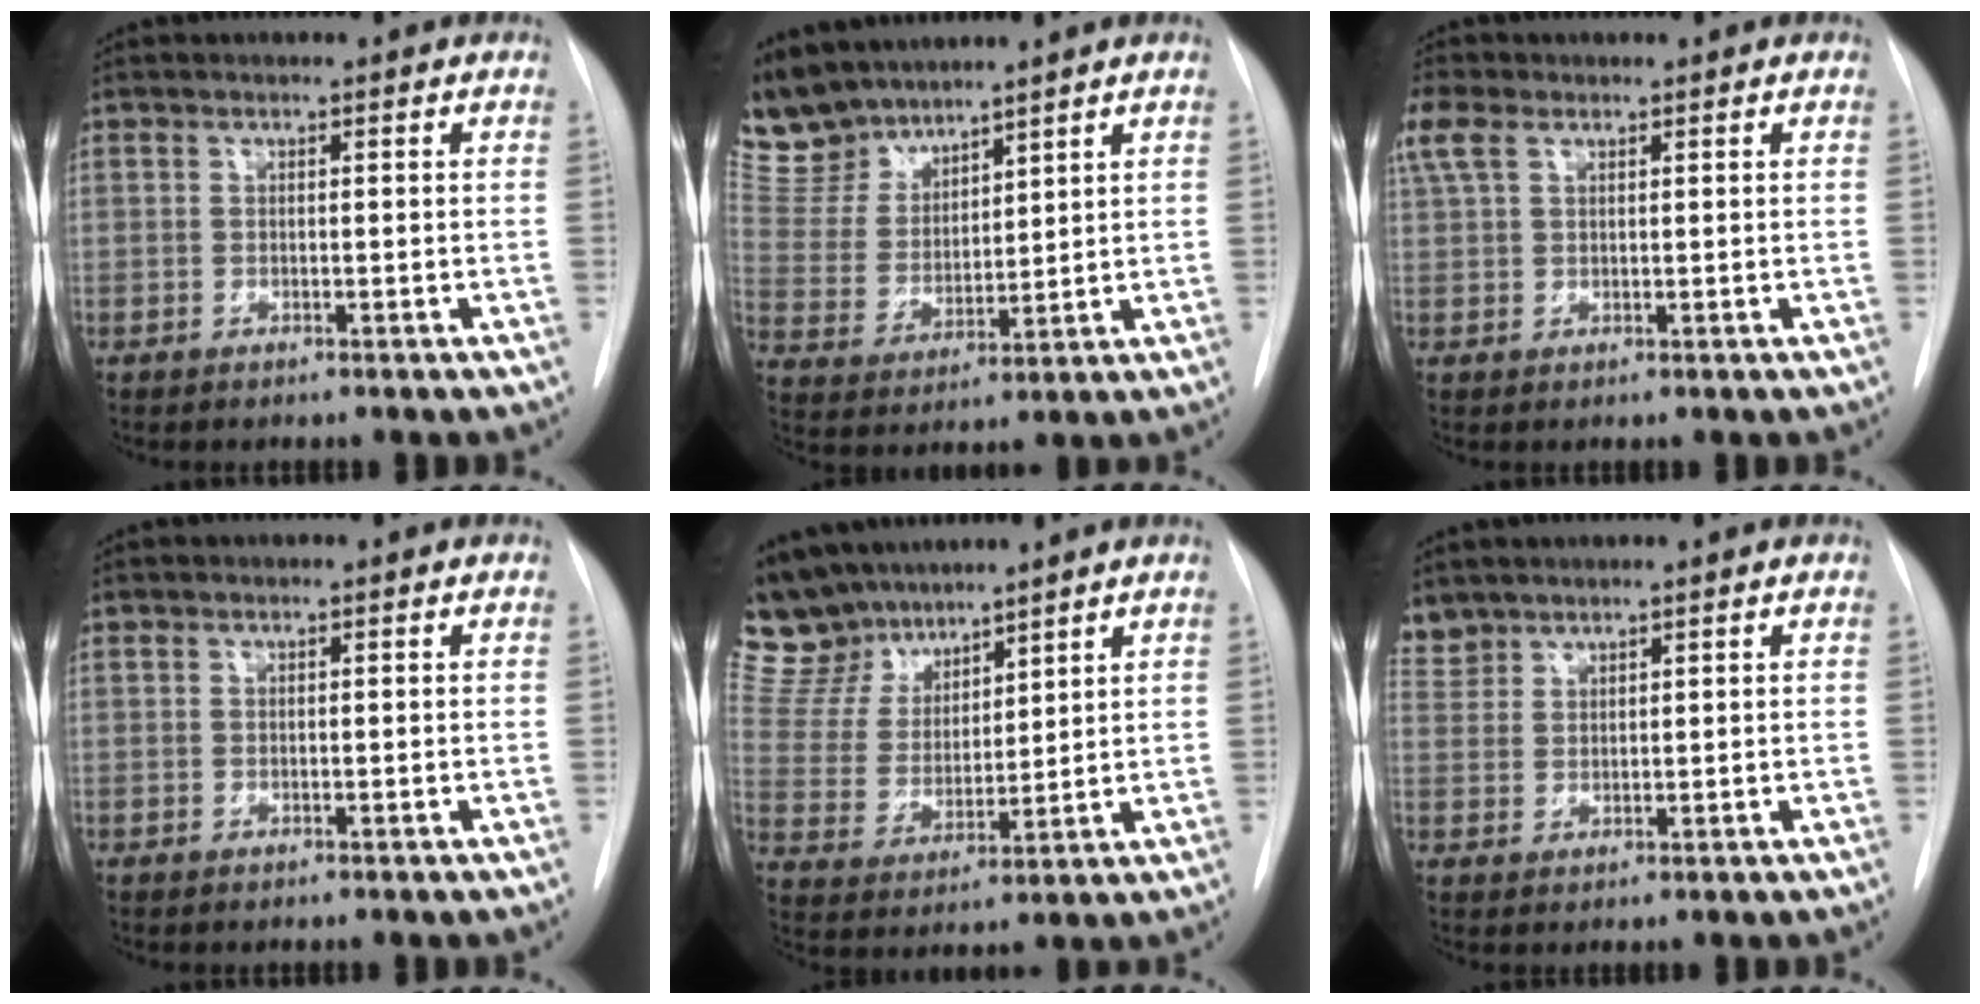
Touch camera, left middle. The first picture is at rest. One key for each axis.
{"total": 8.9, "fx": 8.3, "fy": 3.1, "fz": 1.0, "tx": -0.036, "ty": 0.008, "tz": 0.183}
{"total": 4.3, "fx": 2.5, "fy": 2.3, "fz": 2.7, "tx": -0.080, "ty": 0.025, "tz": 0.055}
{"total": 0.0}
{"total": 11.7, "fx": 10.5, "fy": 4.7, "fz": 2.3, "tx": -0.060, "ty": 0.016, "tz": 0.215}
{"total": 3.6, "fx": 3.3, "fy": 1.3, "fz": -0.2, "tx": 0.002, "ty": 0.013, "tz": 0.072}